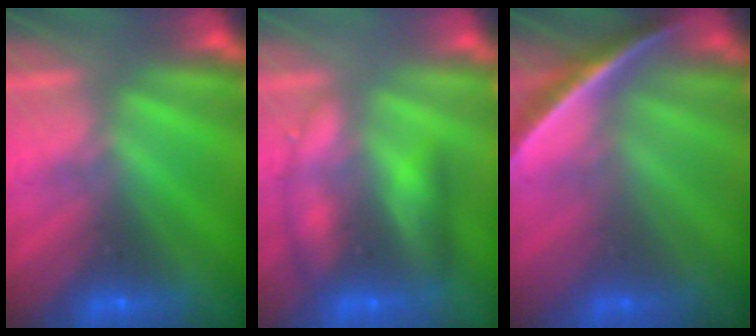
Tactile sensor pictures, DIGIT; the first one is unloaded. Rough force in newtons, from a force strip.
{"total": 2.5}
{"total": 1.8}